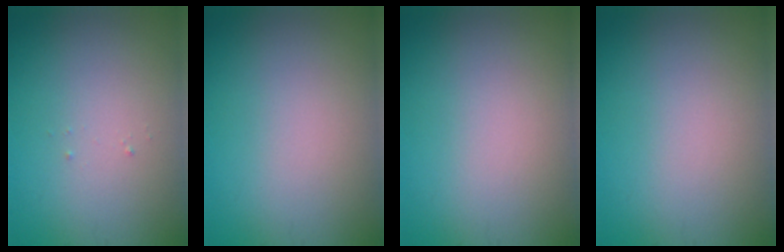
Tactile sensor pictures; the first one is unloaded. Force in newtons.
{"total": 0.0}
{"total": 0.0}
{"total": 0.0}